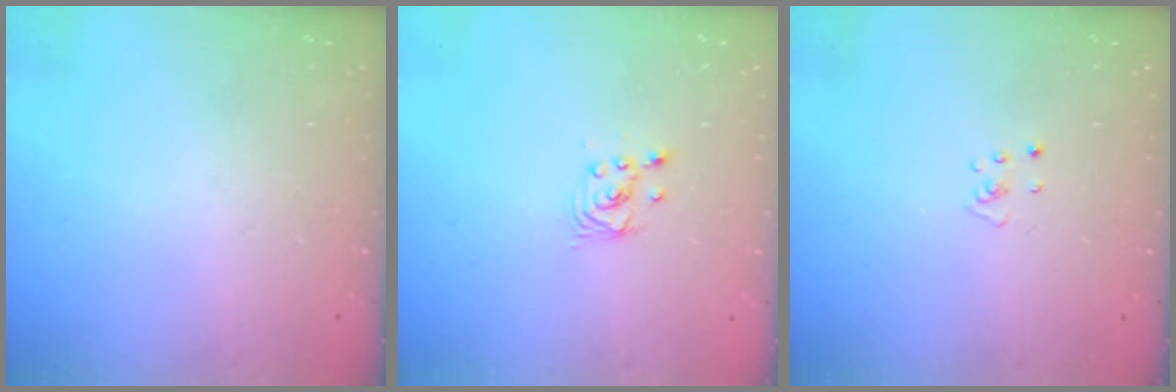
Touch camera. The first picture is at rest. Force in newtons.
{"total": 2.2, "press": 2.2, "slide": 0.2}
{"total": 2.2, "press": 2.2, "slide": 0.2}